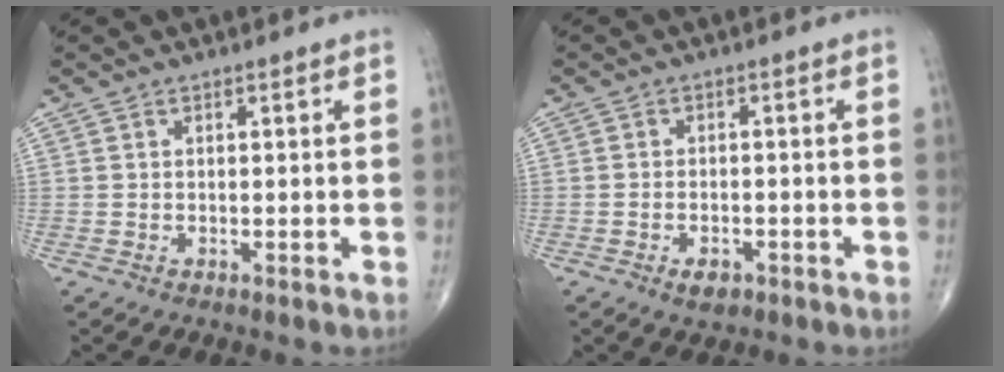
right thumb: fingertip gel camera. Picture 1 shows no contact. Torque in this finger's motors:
{"motor_torque": [-0.12, 0.10, 0.11, 0.33, 0.09]}